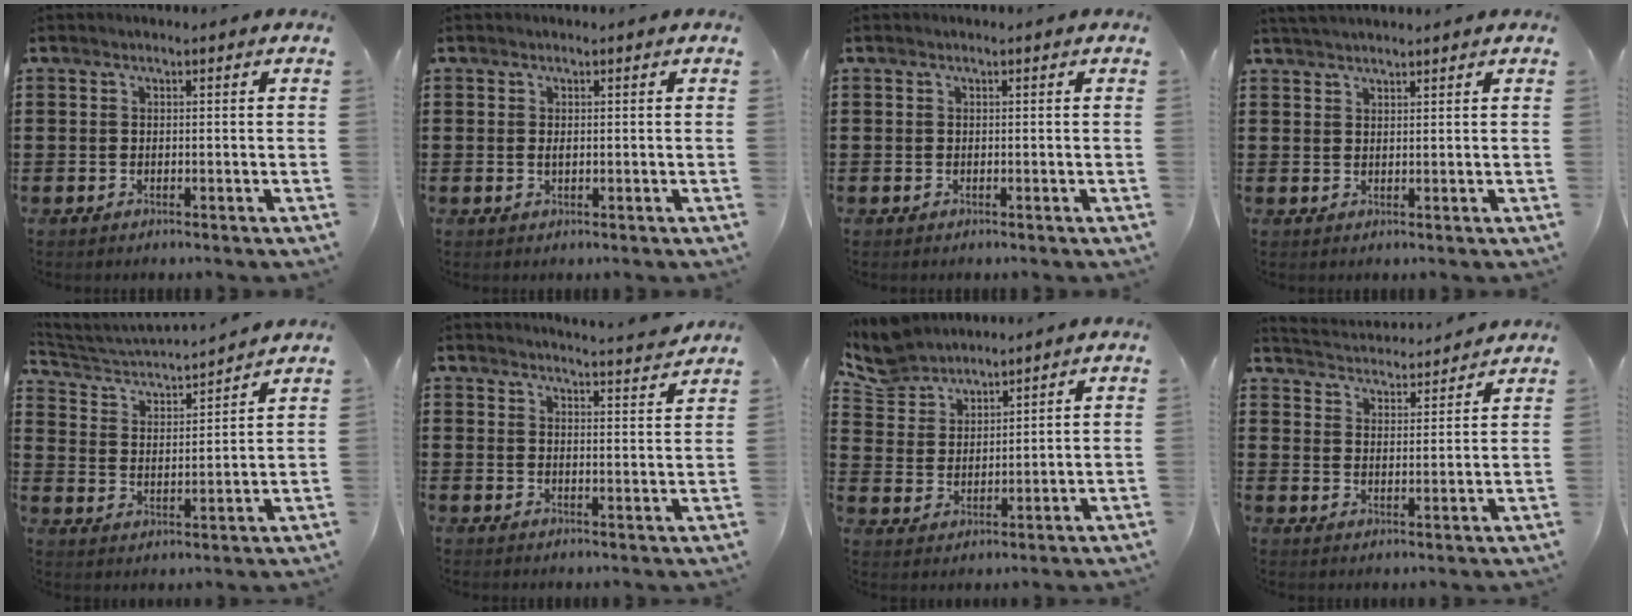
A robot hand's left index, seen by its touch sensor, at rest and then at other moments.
{"total": 0.7, "force": [0.0, 0.3, 0.6], "torque": [-0.013, -0.001, 0.000]}
{"total": 0.0}
{"total": 1.9, "force": [1.9, 0.0, 0.3], "torque": [-0.011, 0.002, 0.037]}
{"total": 3.5, "force": [3.4, 0.2, 0.8], "torque": [-0.038, -0.032, 0.048]}
{"total": 3.8, "force": [3.7, -0.7, 0.5], "torque": [-0.015, -0.028, 0.064]}
{"total": 6.2, "force": [5.8, 2.0, 0.9], "torque": [-0.046, -0.016, 0.108]}
{"total": 3.5, "force": [3.5, -0.1, -0.3], "torque": [-0.015, -0.028, 0.057]}